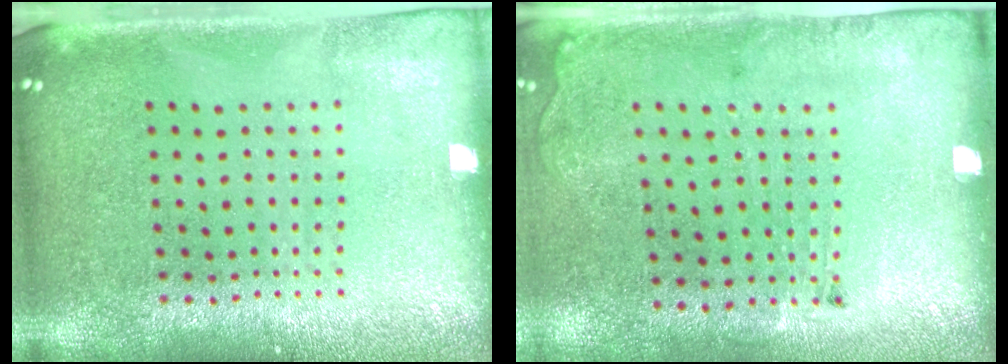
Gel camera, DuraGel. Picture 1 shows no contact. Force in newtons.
{"total": 1.9, "press": 1.3, "slide": 1.4}